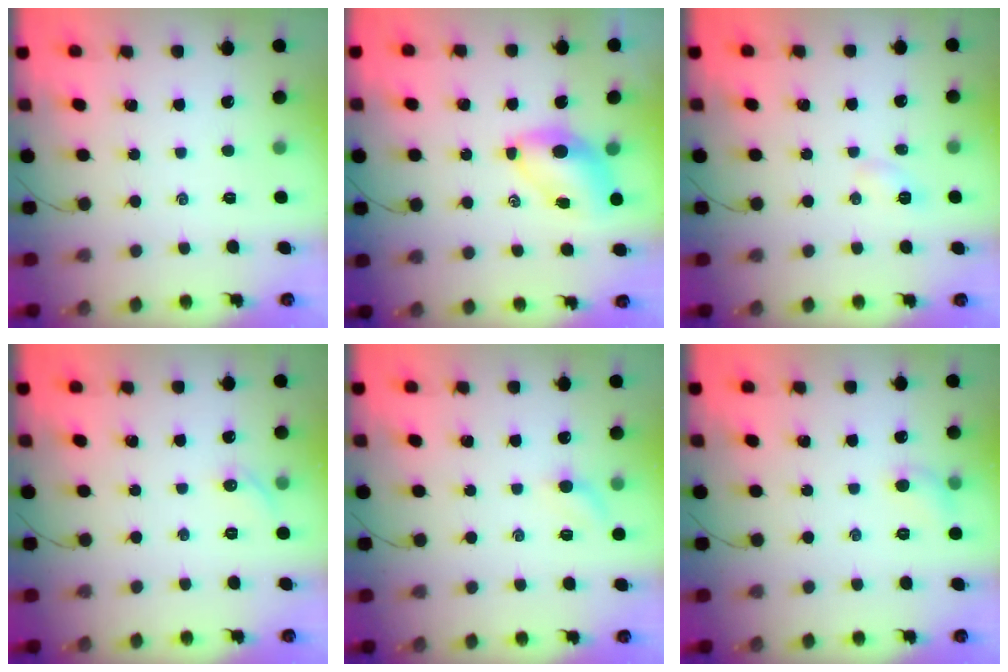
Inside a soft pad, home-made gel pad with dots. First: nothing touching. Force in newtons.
{"total": 6.7, "press": 6.6, "slide": 1.1}
{"total": 2.9, "press": 2.8, "slide": 0.8}
{"total": 5.2, "press": 5.0, "slide": 1.4}
{"total": 5.5, "press": 5.3, "slide": 1.3}
{"total": 5.2, "press": 5.0, "slide": 1.2}